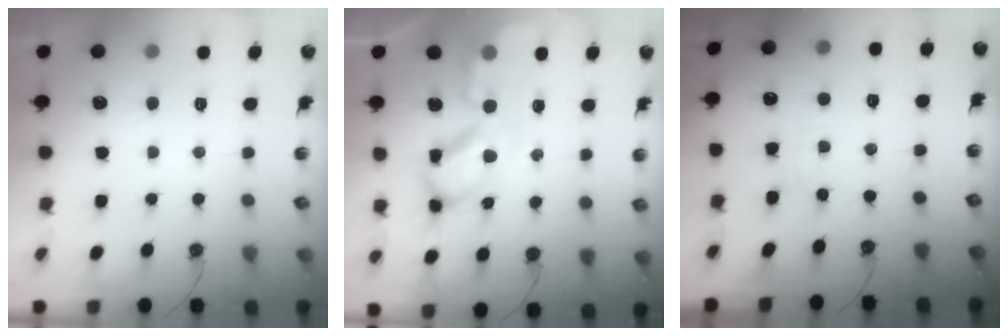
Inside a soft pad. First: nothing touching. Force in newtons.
{"total": 13.1, "press": 13.1, "slide": 1.4}
{"total": 3.5, "press": 3.5, "slide": 0.4}